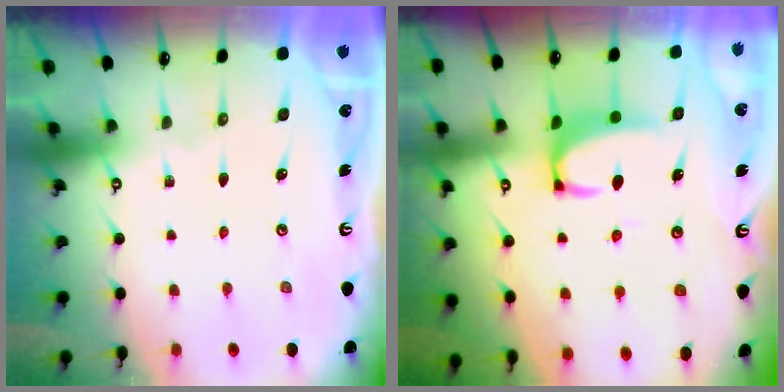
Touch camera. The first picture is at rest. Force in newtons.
{"total": 3.6, "press": 3.5, "slide": 0.8}